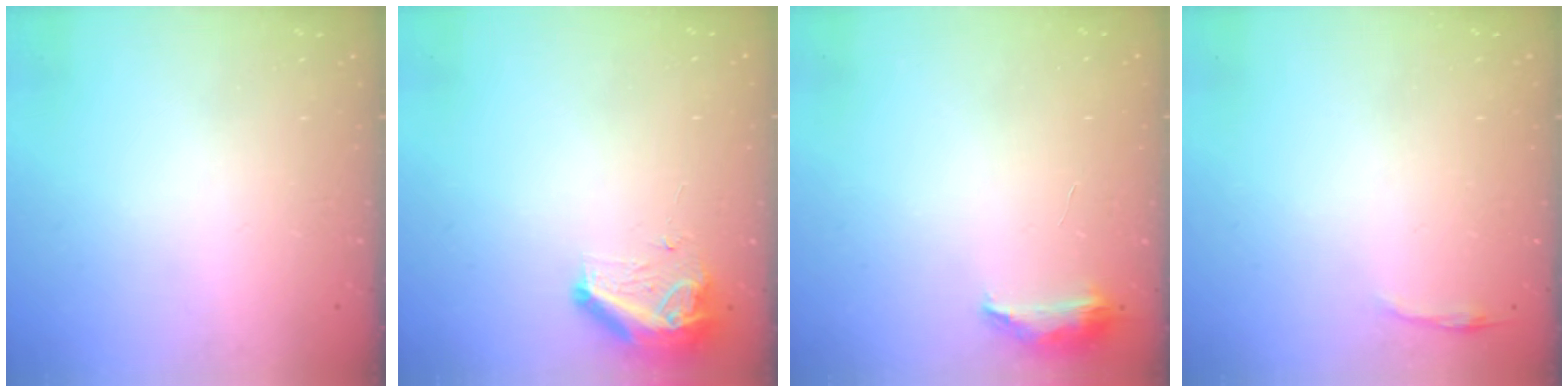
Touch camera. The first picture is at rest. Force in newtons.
{"total": 8.5, "press": 8.5, "slide": 0.5}
{"total": 6.6, "press": 6.6, "slide": 0.6}
{"total": 2.9, "press": 2.8, "slide": 0.7}